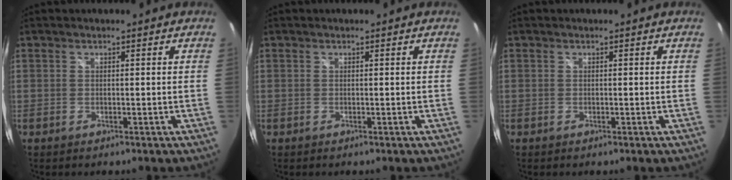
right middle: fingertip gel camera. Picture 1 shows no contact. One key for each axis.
{"total": 0.0}
{"total": 0.0}